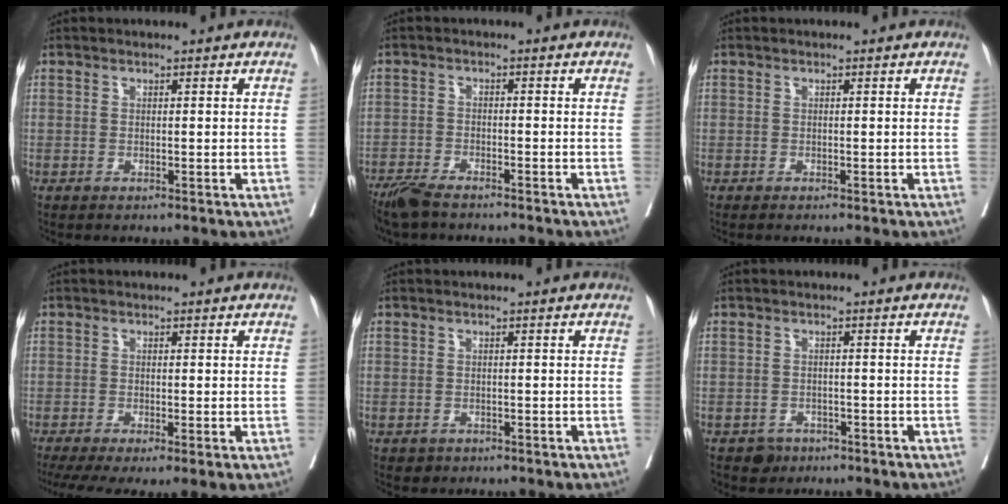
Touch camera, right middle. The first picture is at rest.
{"total": 6.3, "force": [-5.5, 1.0, 2.9], "torque": [-0.047, -0.014, -0.096]}
{"total": 1.1, "force": [-1.0, -0.1, 0.5], "torque": [-0.004, 0.000, -0.014]}
{"total": 9.0, "force": [-5.2, 2.9, 6.8], "torque": [-0.125, -0.019, -0.086]}
{"total": 1.1, "force": [-0.6, 0.9, 0.1], "torque": [-0.006, 0.002, -0.006]}
{"total": 2.3, "force": [-1.5, 1.8, 0.0], "torque": [-0.002, 0.008, -0.022]}